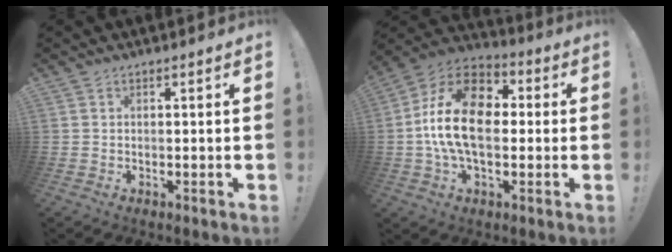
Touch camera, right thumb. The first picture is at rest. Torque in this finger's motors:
{"motor_torque": [1.80, 3.21, 1.16, -0.76, 0.58]}